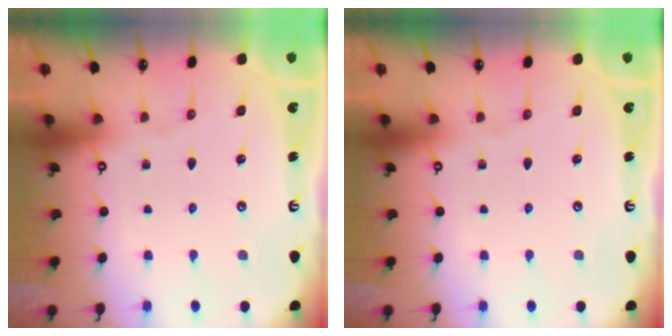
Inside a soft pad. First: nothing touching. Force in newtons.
{"total": 0.0}